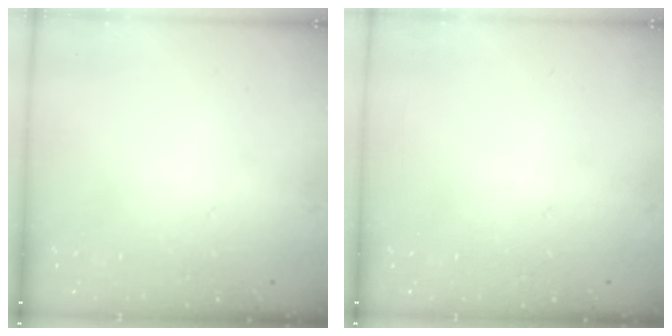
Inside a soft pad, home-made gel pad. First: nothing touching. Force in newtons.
{"total": 0.0}